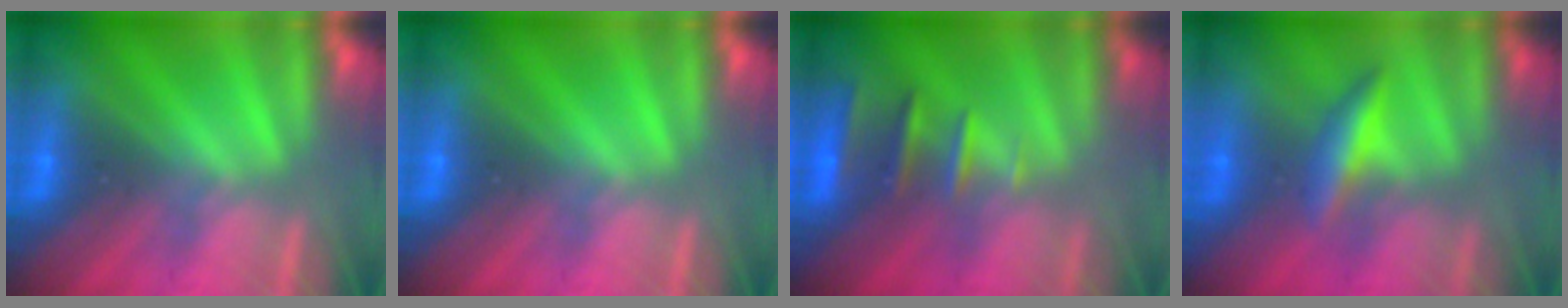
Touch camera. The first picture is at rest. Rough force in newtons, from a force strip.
{"total": 0.0}
{"total": 2.4}
{"total": 2.4}